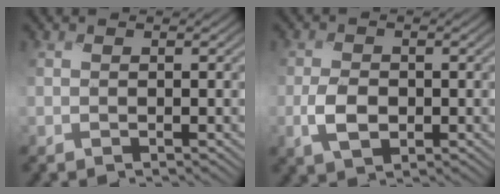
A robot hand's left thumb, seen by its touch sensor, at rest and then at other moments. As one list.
[{"total": 3.9, "force": [-0.9, 2.7, 2.7], "torque": [-0.064, -0.007, -0.020]}]